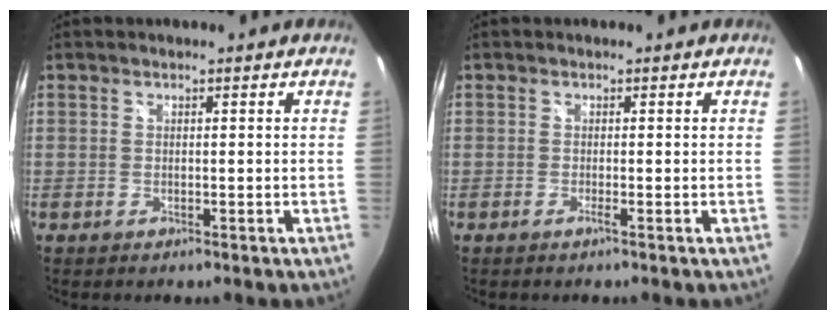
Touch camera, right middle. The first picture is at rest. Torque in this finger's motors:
{"motor_torque": [0.13, -0.26, -0.08, 0.01]}